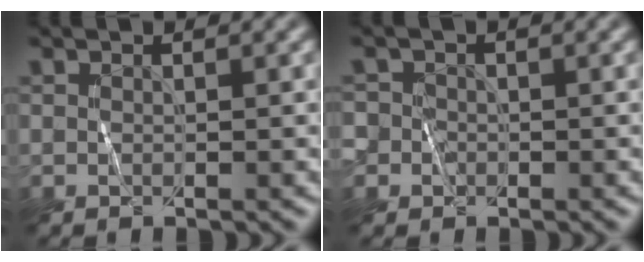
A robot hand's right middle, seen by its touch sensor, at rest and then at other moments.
{"total": 2.9, "force": [-0.6, 2.7, 0.8], "torque": [-0.008, 0.010, -0.021]}